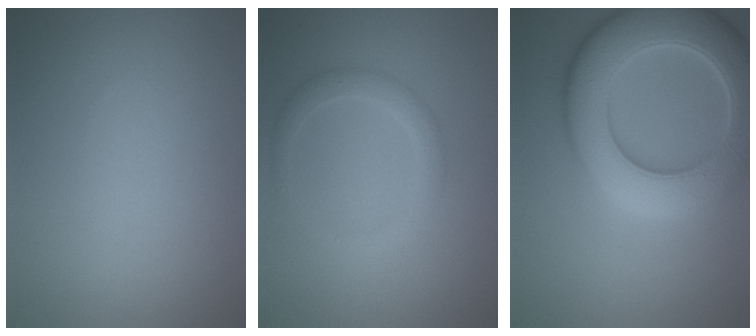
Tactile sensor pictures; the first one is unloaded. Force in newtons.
{"total": 2.0, "press": 2.0, "slide": 0.0}
{"total": 10.3, "press": 10.3, "slide": 0.4}